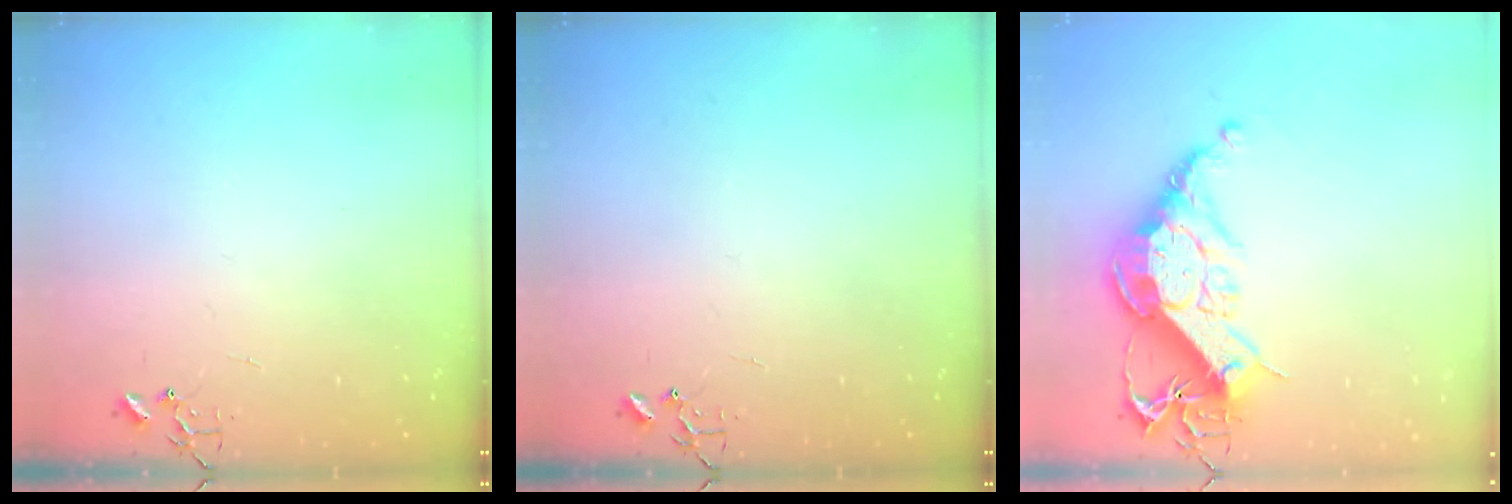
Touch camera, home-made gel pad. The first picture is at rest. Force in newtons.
{"total": 0.0}
{"total": 18.5, "press": 18.4, "slide": 1.5}